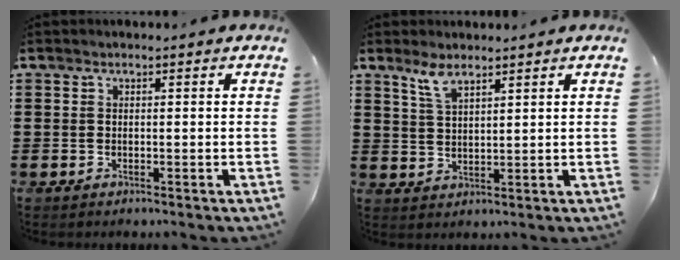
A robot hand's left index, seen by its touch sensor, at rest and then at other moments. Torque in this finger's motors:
{"motor_torque": [0.76, -0.46, 0.06, 0.10]}